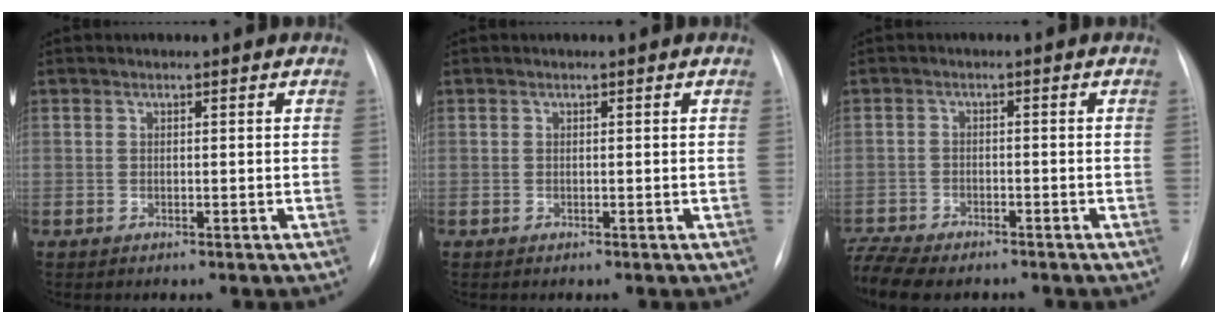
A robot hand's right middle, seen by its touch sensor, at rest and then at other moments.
{"total": 0.0}
{"total": 9.4, "force": [-8.0, 2.9, 4.0], "torque": [-0.090, -0.006, -0.129]}